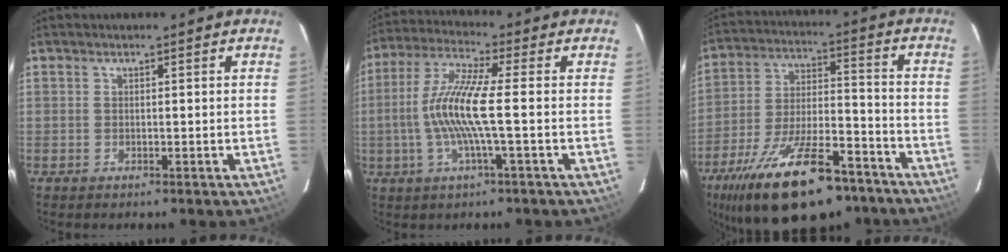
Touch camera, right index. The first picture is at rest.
{"total": 10.8, "force": [-1.3, 0.5, 10.7], "torque": [-0.217, 0.005, -0.025]}
{"total": 24.8, "force": [-17.3, 9.3, 15.1], "torque": [-0.281, -0.025, -0.263]}